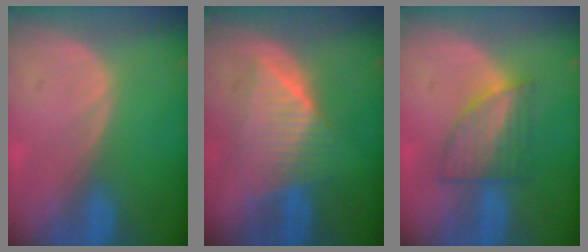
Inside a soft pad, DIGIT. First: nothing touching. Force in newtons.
{"total": 6.9, "press": 6.9, "slide": 0.2}
{"total": 6.0, "press": 5.9, "slide": 1.0}